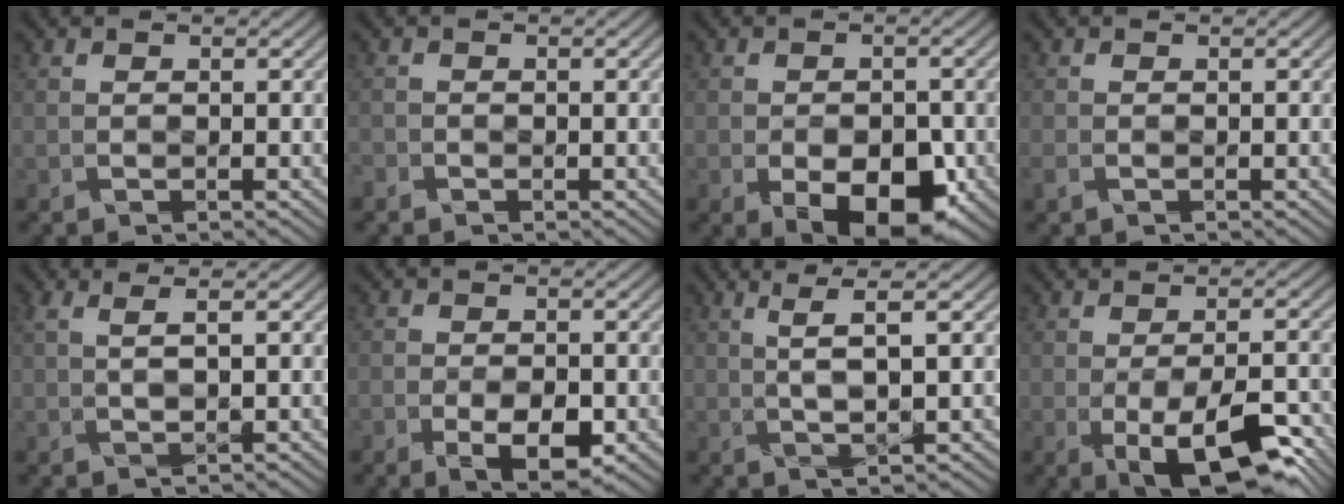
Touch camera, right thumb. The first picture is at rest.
{"total": 1.3, "force": [-1.1, 0.7, 0.0], "torque": [-0.015, 0.003, -0.015]}
{"total": 9.7, "force": [-4.4, 5.4, 6.7], "torque": [-0.089, -0.014, -0.071]}
{"total": 1.2, "force": [-0.9, 0.6, 0.5], "torque": [-0.031, 0.000, -0.010]}
{"total": 2.1, "force": [0.8, -0.3, 1.9], "torque": [-0.065, 0.004, 0.033]}
{"total": 5.9, "force": [-2.8, 2.7, 4.5], "torque": [-0.085, -0.009, -0.039]}
{"total": 3.1, "force": [0.9, -1.3, 2.7], "torque": [-0.077, 0.005, 0.036]}
{"total": 11.8, "force": [-5.4, 5.4, 9.0], "torque": [-0.146, -0.024, -0.066]}